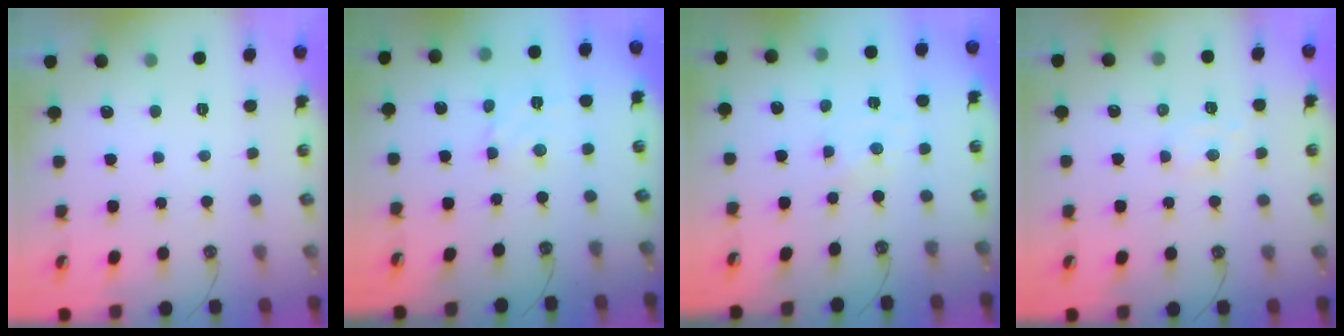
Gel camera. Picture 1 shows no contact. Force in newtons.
{"total": 3.4, "press": 3.3, "slide": 0.2}
{"total": 0.0}
{"total": 6.6, "press": 6.6, "slide": 0.9}